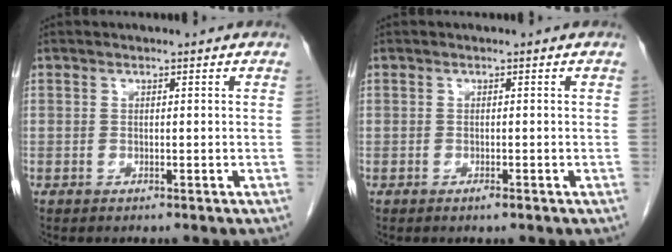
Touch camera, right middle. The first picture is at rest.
{"total": 0.8, "force": [-0.5, 0.1, 0.6], "torque": [-0.010, 0.000, -0.007]}